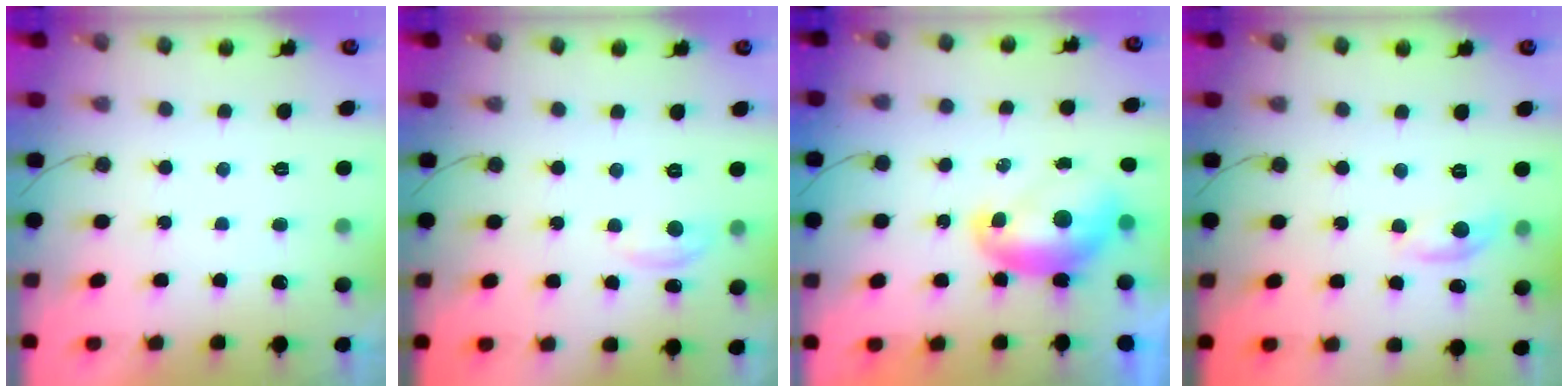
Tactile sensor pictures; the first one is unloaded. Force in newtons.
{"total": 4.1, "press": 4.0, "slide": 0.6}
{"total": 8.9, "press": 8.9, "slide": 0.4}
{"total": 4.9, "press": 4.9, "slide": 0.1}